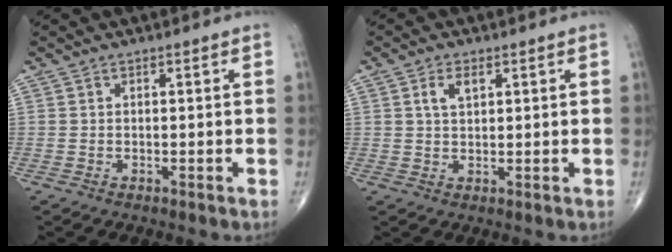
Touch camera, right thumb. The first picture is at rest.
{"total": 3.3, "force": [1.4, 1.8, 2.5], "torque": [-0.044, 0.000, 0.026]}